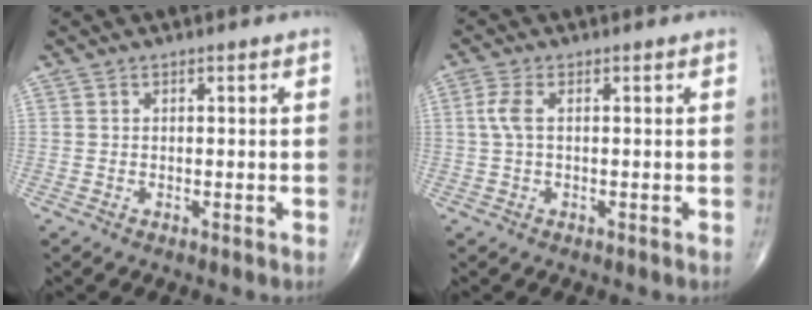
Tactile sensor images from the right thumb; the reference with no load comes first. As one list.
[{"total": 3.0, "force": [0.4, 1.2, 2.8], "torque": [-0.078, 0.008, 0.006]}]